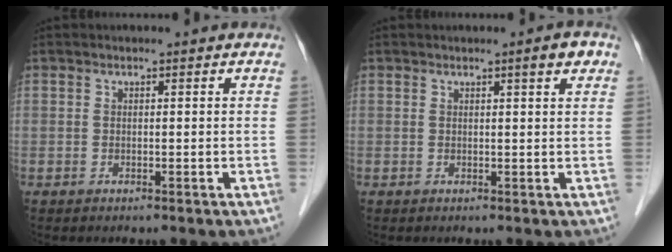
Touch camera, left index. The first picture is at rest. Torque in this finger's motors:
{"motor_torque": [0.38, 0.06, 0.15, 0.04]}